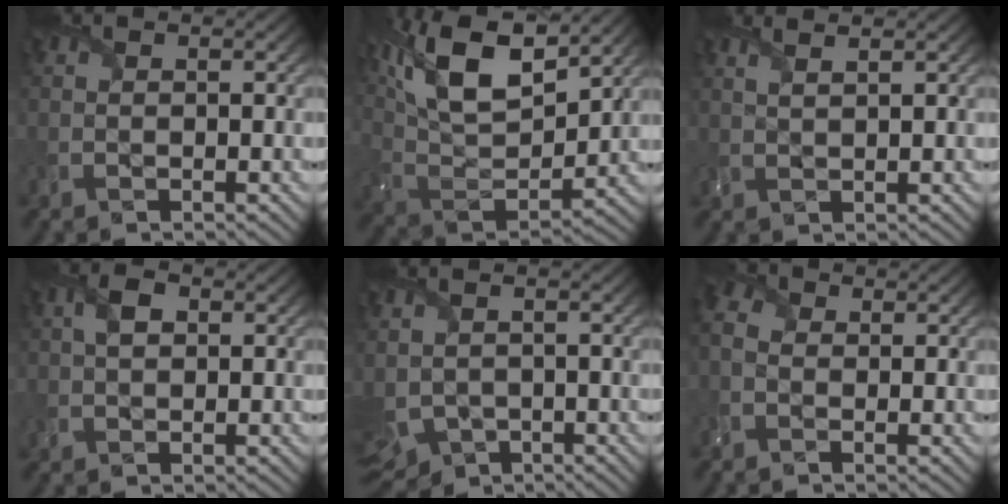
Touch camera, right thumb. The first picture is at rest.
{"total": 16.4, "force": [9.7, 6.6, 11.4], "torque": [-0.263, 0.029, 0.160]}
{"total": 2.7, "force": [1.8, 0.8, 1.8], "torque": [-0.024, 0.009, 0.018]}
{"total": 3.0, "force": [0.7, 1.8, 2.2], "torque": [-0.053, 0.006, 0.012]}
{"total": 4.8, "force": [-1.9, 3.2, 3.0], "torque": [-0.082, -0.030, -0.028]}
{"total": 3.3, "force": [-0.8, 2.6, 1.8], "torque": [-0.055, 0.000, -0.029]}